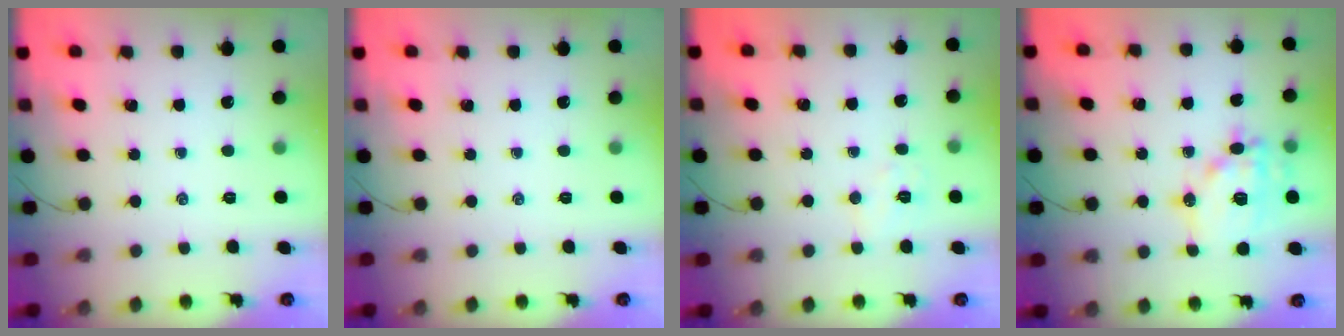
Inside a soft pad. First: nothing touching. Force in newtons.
{"total": 0.0}
{"total": 5.2, "press": 5.1, "slide": 1.0}
{"total": 15.0, "press": 14.7, "slide": 2.7}